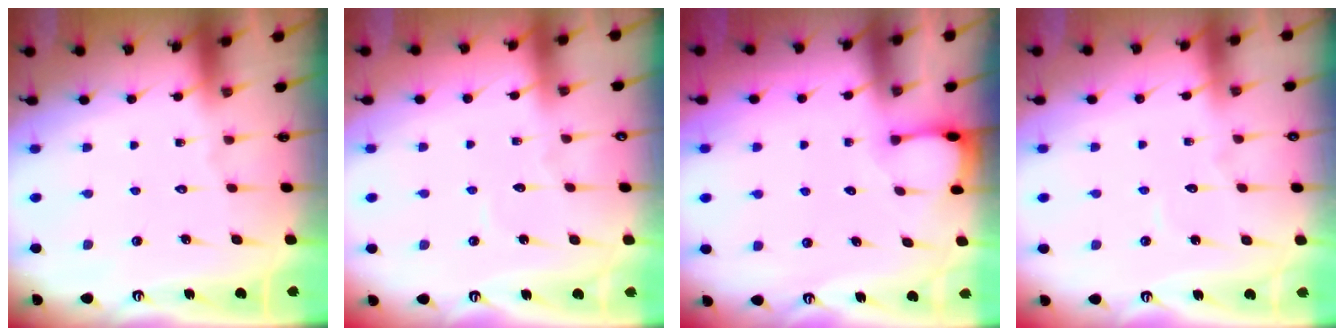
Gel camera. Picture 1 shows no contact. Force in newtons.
{"total": 2.4, "press": 2.4, "slide": 0.3}
{"total": 2.0, "press": 2.0, "slide": 0.3}
{"total": 3.0, "press": 3.0, "slide": 0.2}